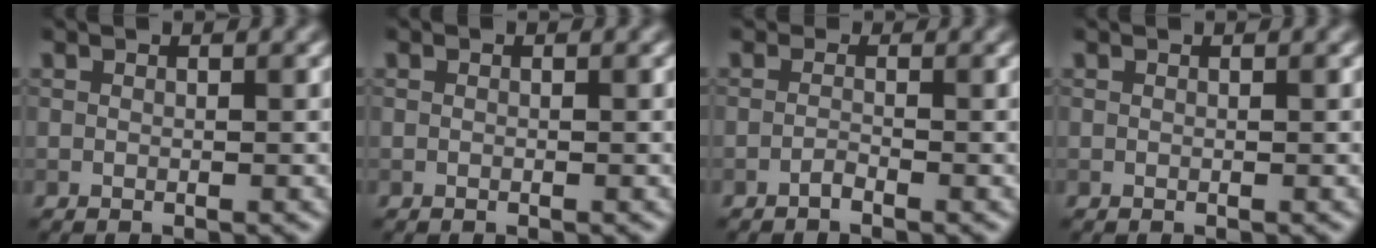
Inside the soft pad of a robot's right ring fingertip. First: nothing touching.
{"total": 0.0}
{"total": 0.6, "force": [-0.5, 0.2, 0.3], "torque": [-0.006, 0.001, -0.012]}
{"total": 0.0}